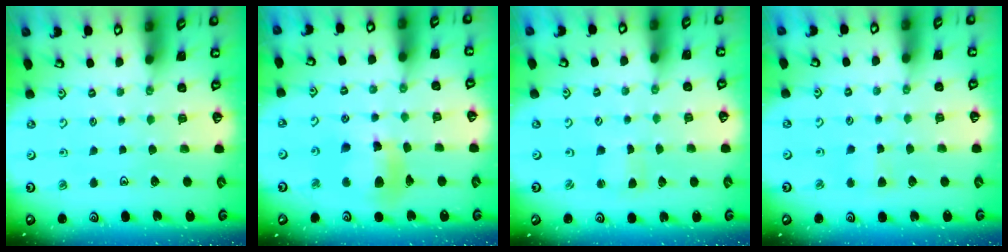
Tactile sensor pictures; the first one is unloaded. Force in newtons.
{"total": 12.1, "press": 12.0, "slide": 1.4}
{"total": 1.8, "press": 1.8, "slide": 0.3}
{"total": 3.8, "press": 3.8, "slide": 0.5}